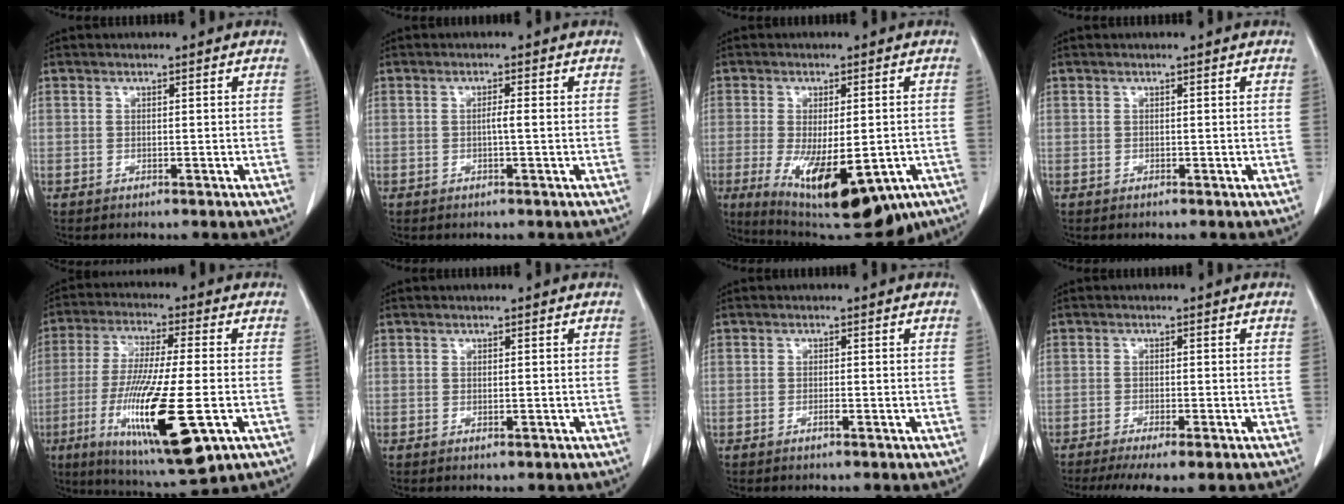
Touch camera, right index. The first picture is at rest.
{"total": 1.3, "force": [-0.2, -0.2, 1.3], "torque": [-0.024, 0.001, -0.003]}
{"total": 18.8, "force": [-8.2, 6.8, 15.5], "torque": [-0.250, -0.032, -0.110]}
{"total": 0.0}
{"total": 19.0, "force": [-6.0, 2.6, 17.8], "torque": [-0.356, -0.045, -0.097]}
{"total": 0.7, "force": [-0.2, 0.0, 0.7], "torque": [-0.012, -0.003, -0.001]}
{"total": 0.9, "force": [-0.4, 0.1, 0.8], "torque": [-0.012, 0.002, -0.005]}
{"total": 7.3, "force": [-5.4, 0.7, 4.8], "torque": [-0.071, -0.016, -0.084]}